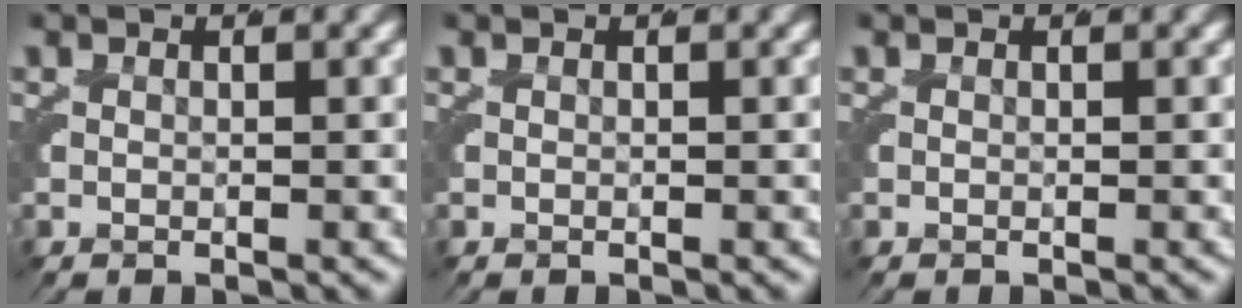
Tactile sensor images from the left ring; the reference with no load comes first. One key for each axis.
{"total": 0.0}
{"total": 0.0}